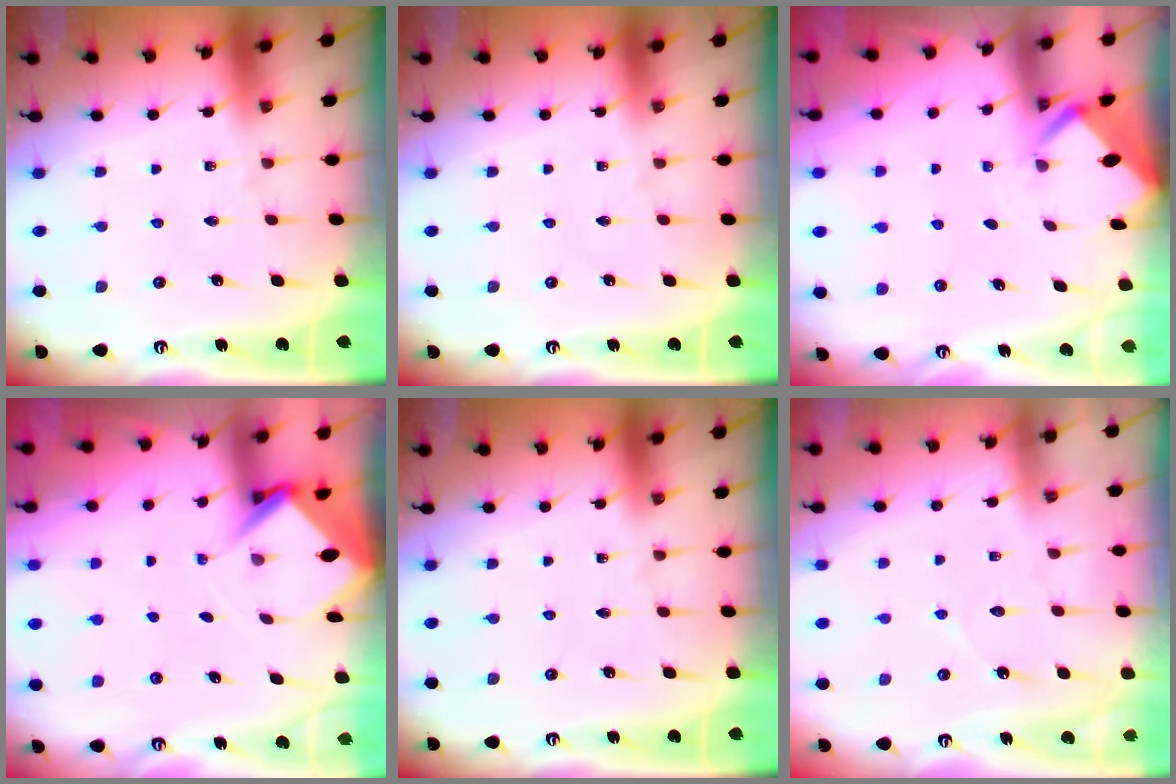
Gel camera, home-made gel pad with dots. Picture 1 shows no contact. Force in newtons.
{"total": 0.0}
{"total": 2.1, "press": 2.1, "slide": 0.2}
{"total": 4.4, "press": 4.4, "slide": 0.4}
{"total": 0.0}
{"total": 4.9, "press": 4.9, "slide": 0.5}